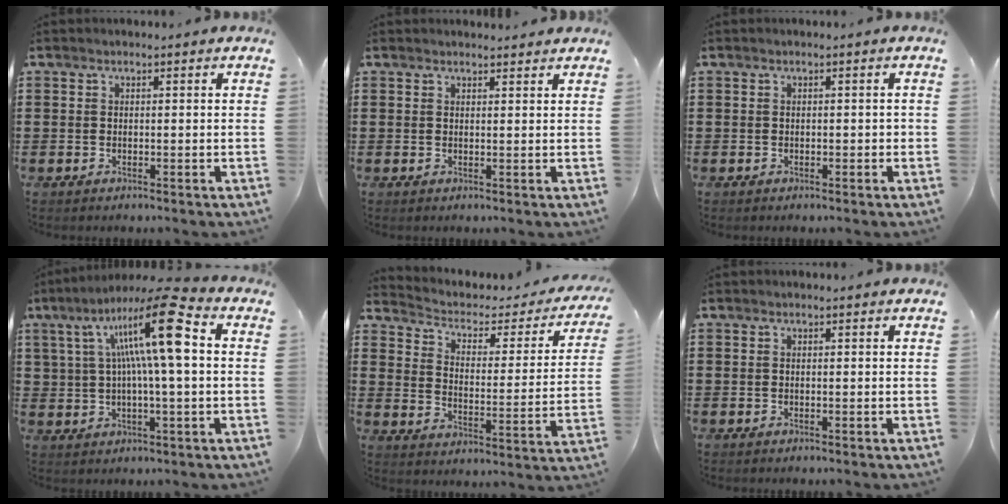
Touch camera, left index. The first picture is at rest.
{"total": 1.4, "force": [1.4, 0.1, 0.2], "torque": [-0.005, 0.000, 0.028]}
{"total": 0.6, "force": [-0.3, 0.4, 0.4], "torque": [-0.009, 0.001, -0.006]}
{"total": 14.7, "force": [4.1, 3.0, 13.8], "torque": [-0.250, 0.004, 0.062]}
{"total": 2.5, "force": [1.5, 1.6, 1.3], "torque": [-0.039, -0.017, 0.015]}
{"total": 0.0}